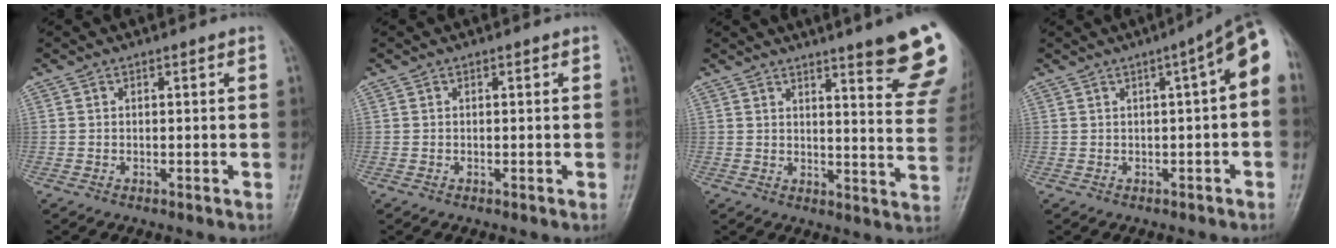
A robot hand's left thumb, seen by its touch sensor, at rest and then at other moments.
{"total": 0.0}
{"total": 16.7, "force": [11.1, 2.0, 12.3], "torque": [-0.129, -0.061, 0.128]}
{"total": 8.1, "force": [1.0, 2.0, 7.7], "torque": [-0.093, 0.029, 0.003]}